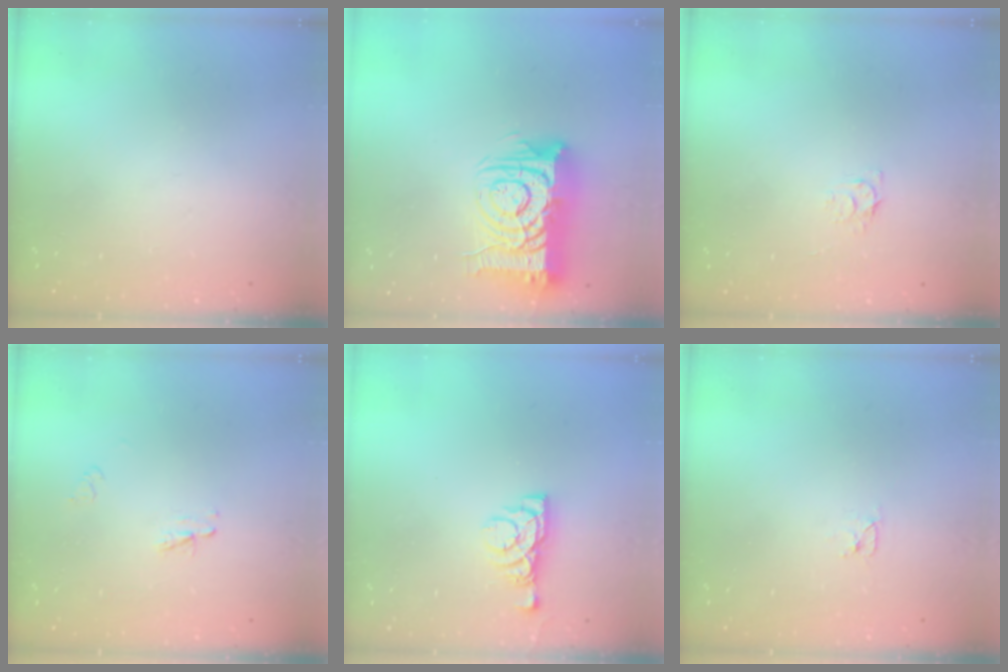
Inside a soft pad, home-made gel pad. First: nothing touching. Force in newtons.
{"total": 14.6, "press": 14.5, "slide": 1.7}
{"total": 3.7, "press": 3.6, "slide": 0.4}
{"total": 2.3, "press": 2.2, "slide": 0.2}
{"total": 5.6, "press": 5.5, "slide": 0.8}
{"total": 2.6, "press": 2.6, "slide": 0.3}